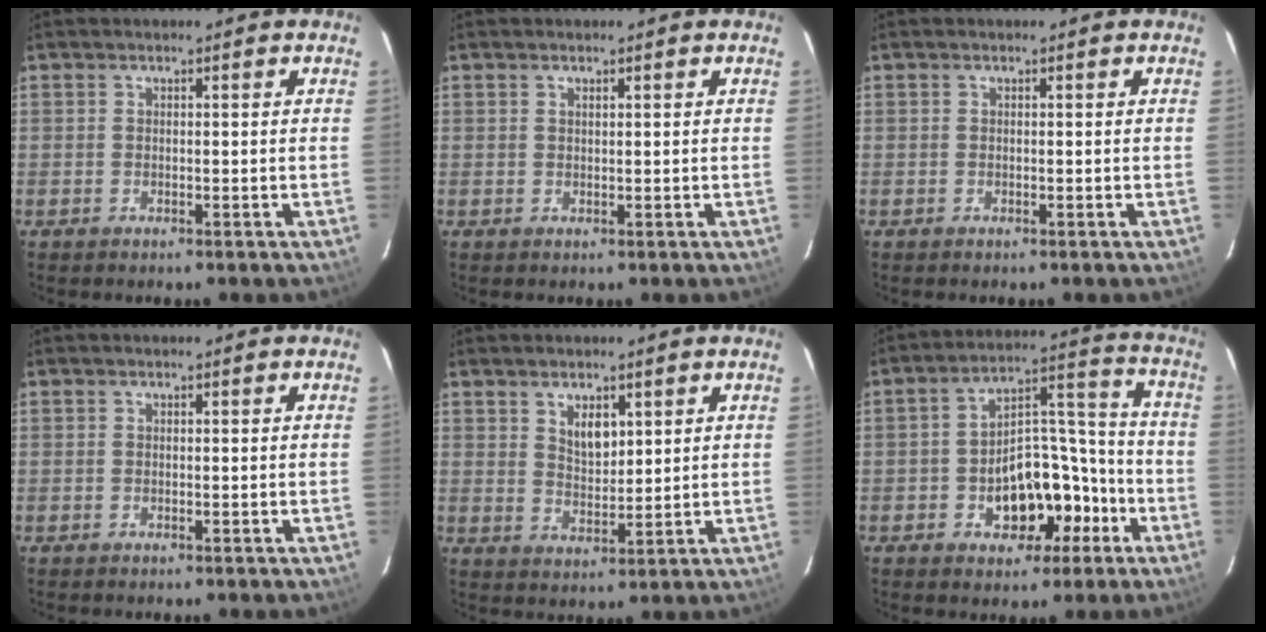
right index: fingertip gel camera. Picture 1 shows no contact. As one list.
[{"total": 0.5, "force": [0.4, 0.2, 0.3], "torque": [-0.005, 0.001, 0.008]}, {"total": 0.0}, {"total": 0.0}, {"total": 4.9, "force": [2.5, 2.6, 3.3], "torque": [-0.053, 0.001, 0.048]}, {"total": 13.0, "force": [-5.7, 8.0, 8.5], "torque": [-0.144, 0.046, -0.066]}]